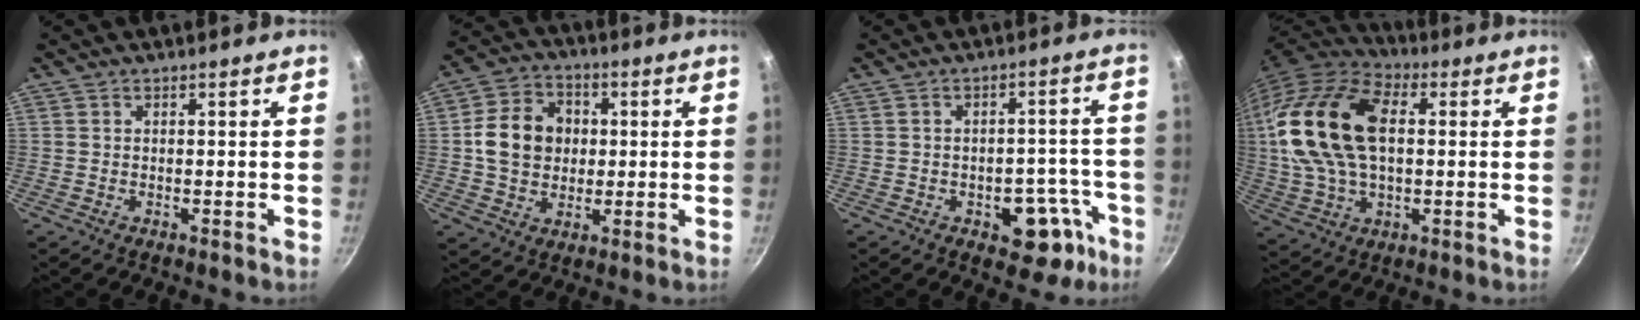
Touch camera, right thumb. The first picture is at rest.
{"total": 11.7, "force": [1.0, 9.8, 6.4], "torque": [-0.090, 0.015, 0.009]}
{"total": 10.4, "force": [-4.7, 6.2, 6.9], "torque": [-0.026, 0.040, -0.051]}
{"total": 21.3, "force": [3.1, 12.8, 16.8], "torque": [-0.312, 0.017, 0.050]}